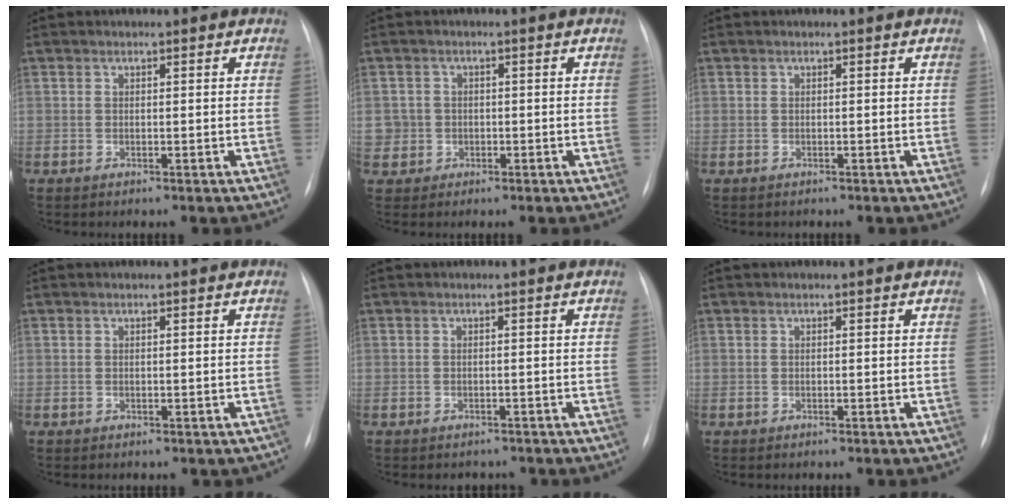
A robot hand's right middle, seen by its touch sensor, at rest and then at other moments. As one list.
[{"total": 3.2, "force": [-0.3, 3.2, -0.2], "torque": [0.014, 0.009, -0.004]}, {"total": 0.0}, {"total": 0.7, "force": [-0.2, 0.7, 0.2], "torque": [-0.001, 0.007, 0.002]}, {"total": 2.1, "force": [-1.7, 1.2, 0.1], "torque": [-0.002, 0.006, -0.023]}, {"total": 0.0}]